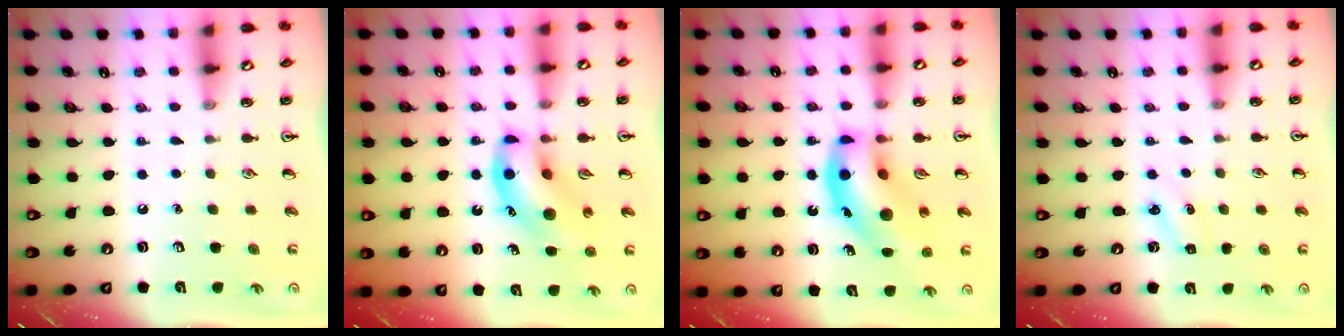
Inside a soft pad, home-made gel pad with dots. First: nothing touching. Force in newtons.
{"total": 11.1, "press": 10.8, "slide": 2.6}
{"total": 14.7, "press": 14.3, "slide": 3.6}
{"total": 2.5, "press": 2.4, "slide": 0.8}